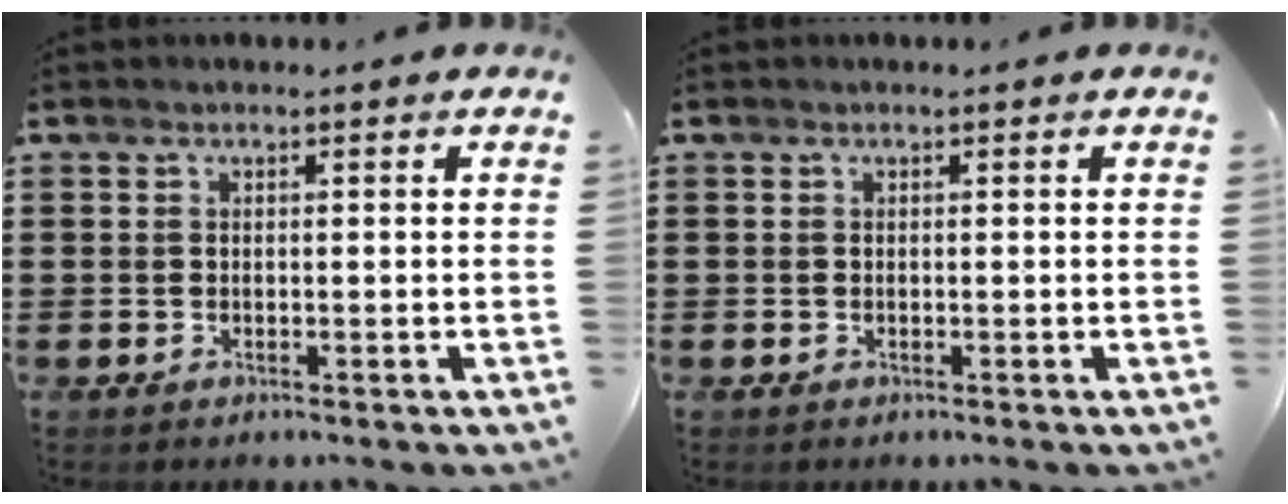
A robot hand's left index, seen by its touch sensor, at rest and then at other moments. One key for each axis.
{"total": 0.0}